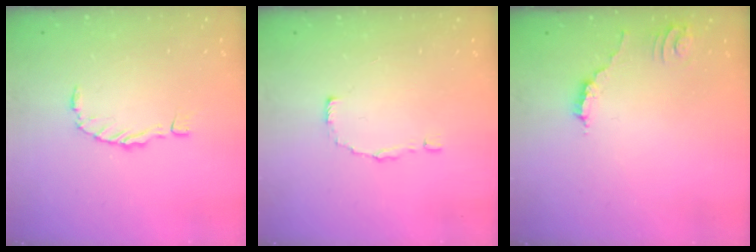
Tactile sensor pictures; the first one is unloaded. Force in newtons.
{"total": 2.0, "press": 2.0, "slide": 0.1}
{"total": 2.0, "press": 2.0, "slide": 0.4}